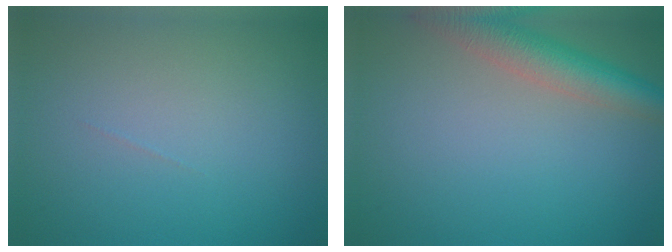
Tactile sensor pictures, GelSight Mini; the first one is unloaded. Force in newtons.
{"total": 5.2, "press": 5.2, "slide": 0.3}